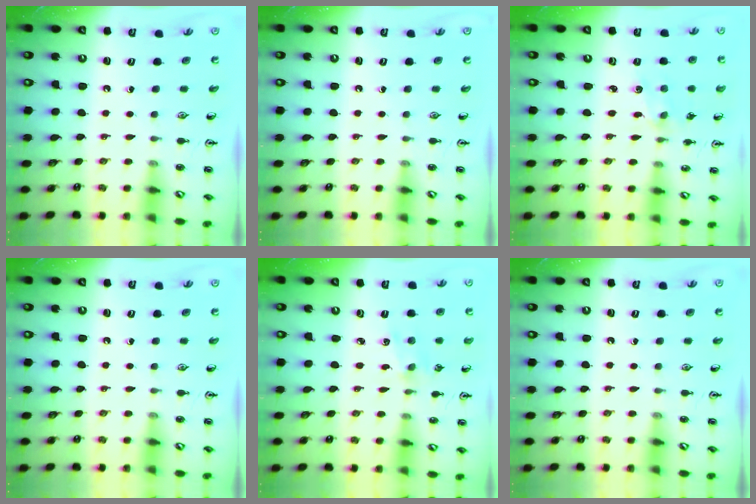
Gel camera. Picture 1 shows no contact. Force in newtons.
{"total": 0.0}
{"total": 1.7, "press": 1.7, "slide": 0.3}
{"total": 0.0}
{"total": 1.7, "press": 1.7, "slide": 0.4}
{"total": 0.0}